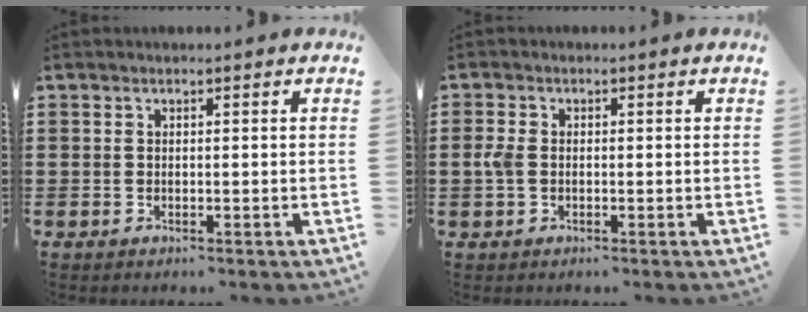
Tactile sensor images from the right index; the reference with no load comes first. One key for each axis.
{"total": 2.3, "fx": -0.2, "fy": 1.5, "fz": 1.7, "tx": -0.052, "ty": 0.000, "tz": -0.009}